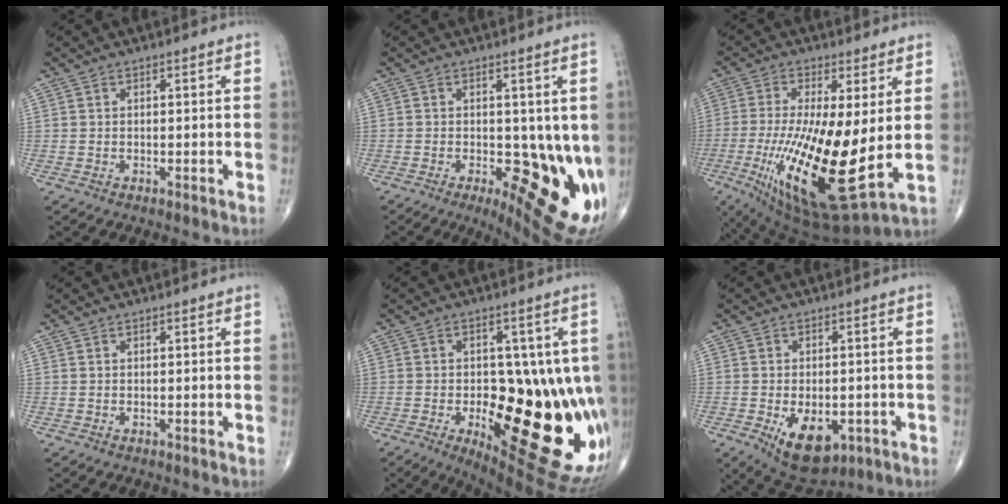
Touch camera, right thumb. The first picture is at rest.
{"total": 15.1, "force": [-2.3, 6.2, 13.6], "torque": [-0.154, -0.025, -0.014]}
{"total": 22.0, "force": [-2.1, 6.5, 20.9], "torque": [-0.424, -0.039, -0.020]}
{"total": 0.0}
{"total": 29.4, "force": [-6.3, 12.6, 25.8], "torque": [-0.251, -0.025, -0.059]}
{"total": 11.2, "force": [-4.0, 6.4, 8.3], "torque": [-0.107, 0.002, -0.044]}